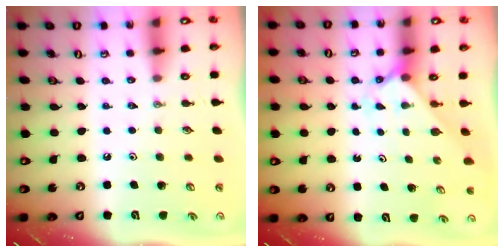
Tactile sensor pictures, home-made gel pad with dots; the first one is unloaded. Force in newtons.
{"total": 2.0, "press": 2.0, "slide": 0.2}